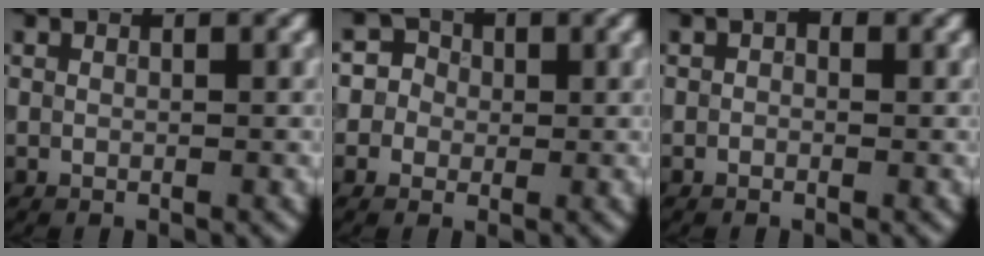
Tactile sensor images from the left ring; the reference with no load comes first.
{"total": 3.1, "force": [0.0, 3.1, 0.7], "torque": [0.017, 0.013, -0.020]}
{"total": 0.8, "force": [-0.2, 0.6, 0.5], "torque": [-0.007, -0.003, -0.013]}